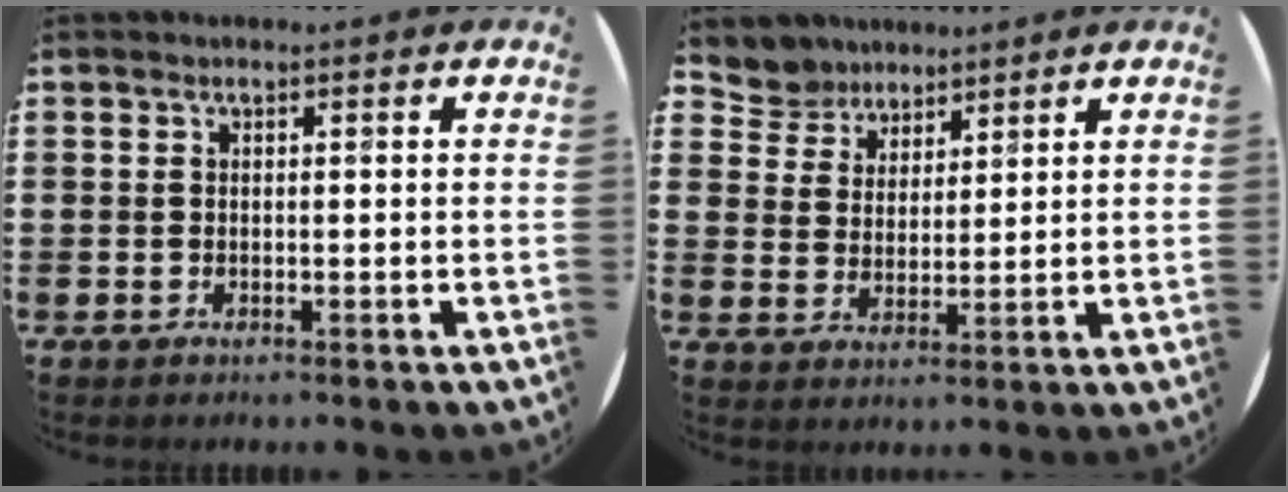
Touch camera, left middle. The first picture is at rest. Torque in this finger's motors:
{"motor_torque": [0.33, -0.31, -0.14, -0.03]}